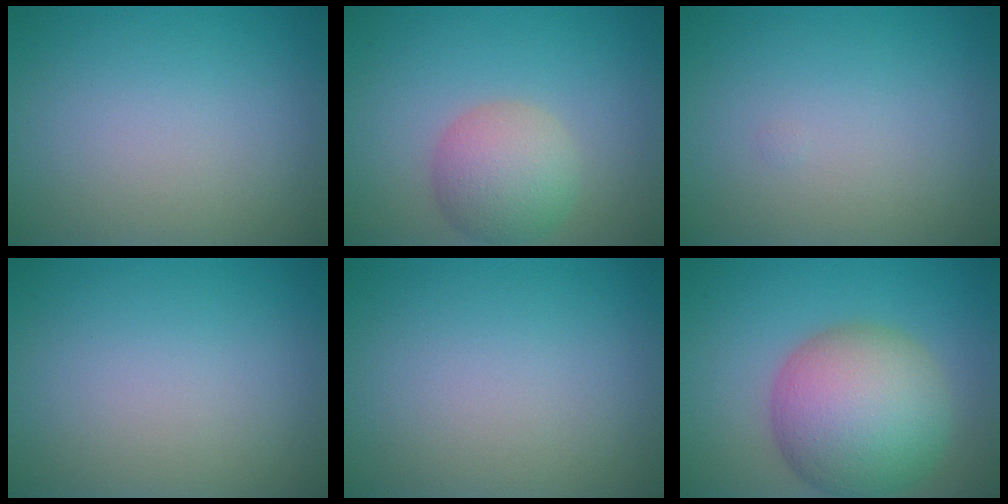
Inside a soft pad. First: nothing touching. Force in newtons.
{"total": 4.7, "press": 4.7, "slide": 0.3}
{"total": 0.0}
{"total": 0.0}
{"total": 0.0}
{"total": 10.3, "press": 10.2, "slide": 0.5}